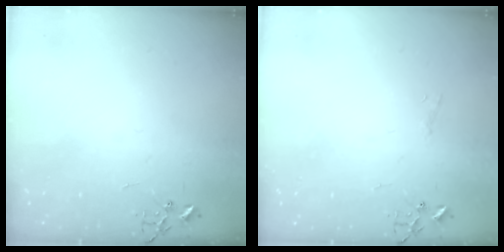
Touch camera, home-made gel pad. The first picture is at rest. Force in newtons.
{"total": 4.2, "press": 4.2, "slide": 0.3}